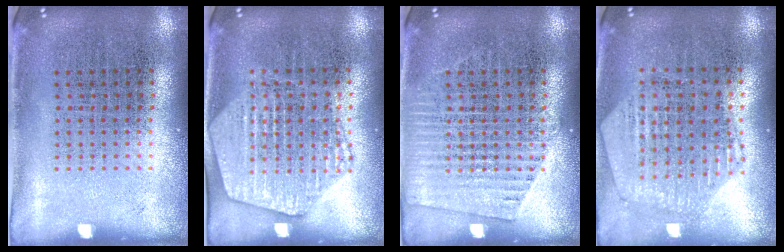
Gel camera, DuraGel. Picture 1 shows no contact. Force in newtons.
{"total": 1.9, "press": 1.8, "slide": 0.5}
{"total": 1.7, "press": 1.6, "slide": 0.3}
{"total": 1.1, "press": 1.1, "slide": 0.3}